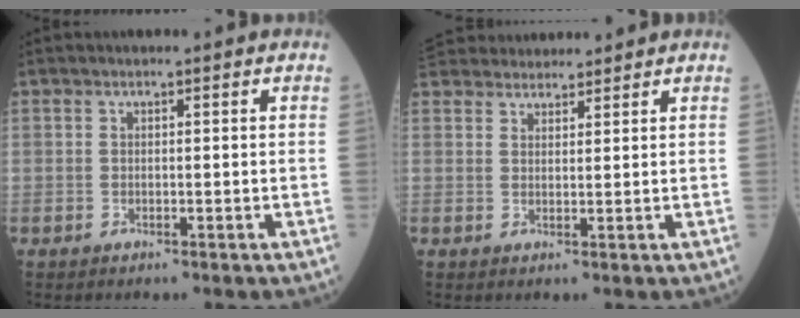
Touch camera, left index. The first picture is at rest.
{"total": 8.7, "force": [8.2, 2.5, 1.6], "torque": [-0.025, 0.032, 0.133]}